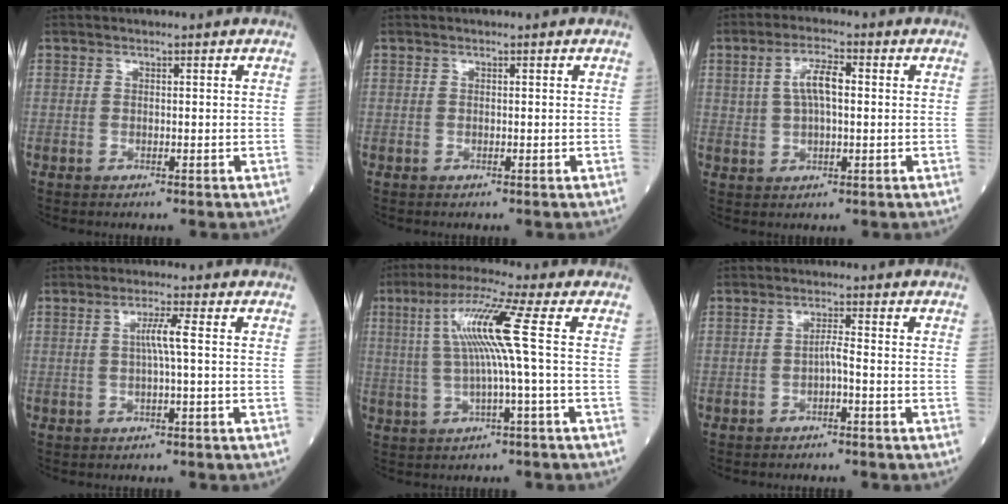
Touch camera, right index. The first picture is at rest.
{"total": 0.0}
{"total": 6.2, "force": [1.1, 2.5, 5.6], "torque": [-0.118, 0.016, 0.023]}
{"total": 3.6, "force": [0.3, 0.1, 3.6], "torque": [-0.074, 0.006, 0.008]}
{"total": 10.2, "force": [1.1, -0.7, 10.1], "torque": [-0.198, 0.019, 0.024]}
{"total": 2.3, "force": [-0.9, 0.5, 2.0], "torque": [-0.042, 0.002, -0.015]}